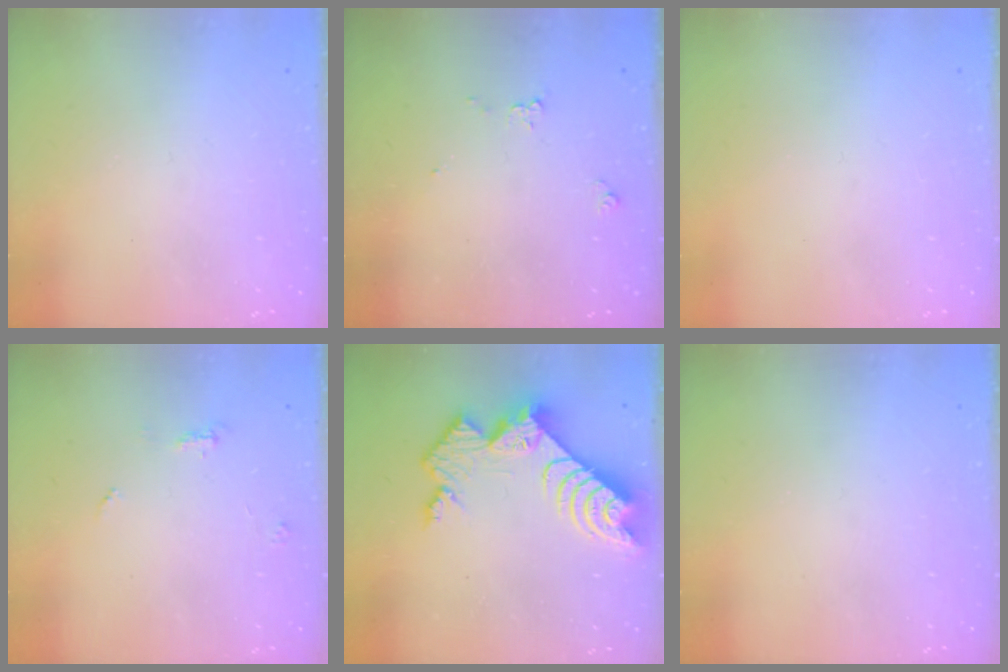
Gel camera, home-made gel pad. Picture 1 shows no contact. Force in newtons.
{"total": 5.5, "press": 5.5, "slide": 0.7}
{"total": 0.0}
{"total": 5.6, "press": 5.6, "slide": 0.4}
{"total": 11.2, "press": 11.1, "slide": 0.9}
{"total": 0.0}